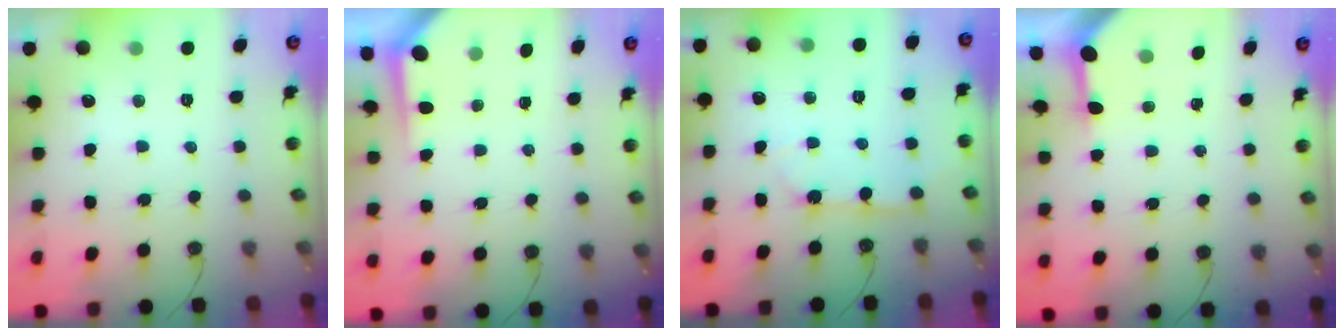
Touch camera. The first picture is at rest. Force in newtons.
{"total": 3.5, "press": 3.5, "slide": 0.3}
{"total": 3.0, "press": 2.9, "slide": 0.3}
{"total": 3.6, "press": 3.6, "slide": 0.4}